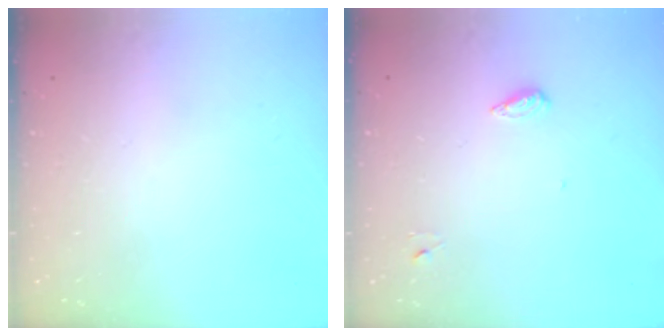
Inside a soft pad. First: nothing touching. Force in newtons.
{"total": 4.6, "press": 4.4, "slide": 1.0}